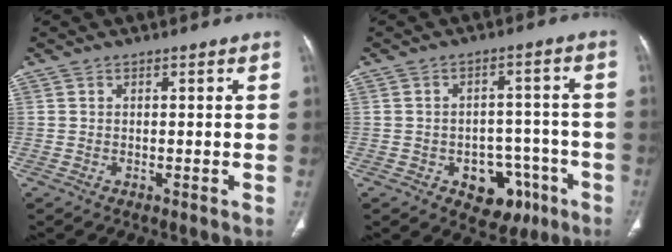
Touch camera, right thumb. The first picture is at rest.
{"total": 10.2, "force": [-4.8, 7.2, 5.5], "torque": [-0.035, 0.042, -0.052]}